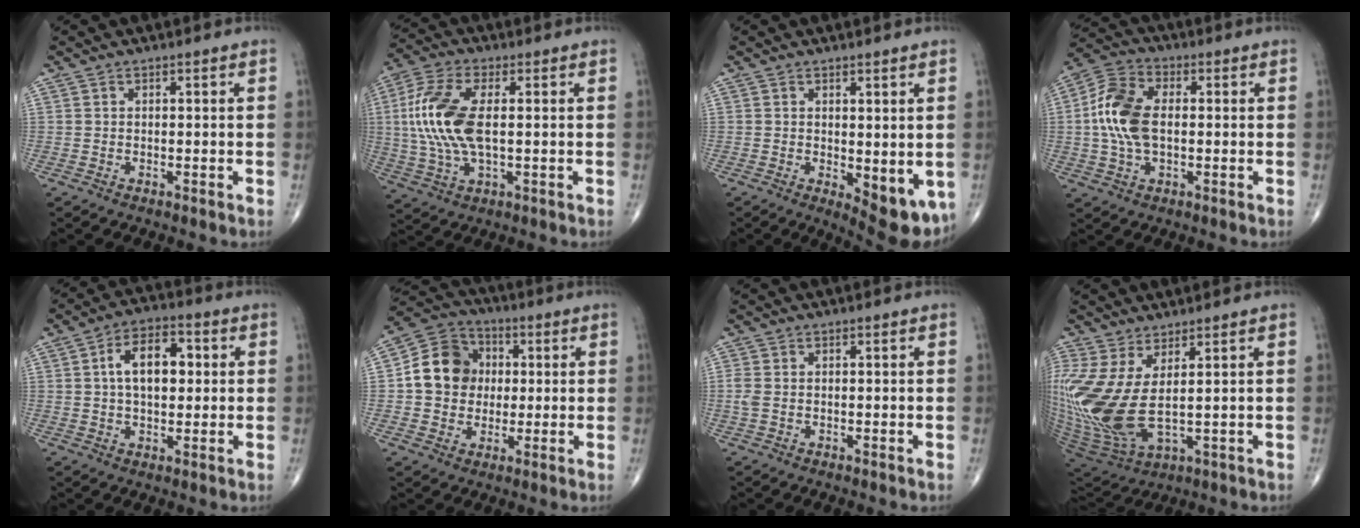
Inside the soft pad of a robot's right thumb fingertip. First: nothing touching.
{"total": 14.2, "force": [1.0, 6.5, 12.6], "torque": [-0.289, 0.005, 0.019]}
{"total": 8.7, "force": [-1.4, 3.8, 7.7], "torque": [-0.087, -0.021, -0.007]}
{"total": 11.8, "force": [0.1, 6.9, 9.6], "torque": [-0.203, 0.019, -0.002]}
{"total": 10.2, "force": [1.6, 5.9, 8.1], "torque": [-0.120, 0.017, 0.022]}
{"total": 11.9, "force": [0.9, 10.4, 5.8], "torque": [-0.075, 0.019, 0.007]}
{"total": 2.0, "force": [-0.2, 1.4, 1.5], "torque": [-0.051, 0.001, -0.006]}
{"total": 15.9, "force": [2.3, 6.4, 14.4], "torque": [-0.350, -0.033, 0.065]}